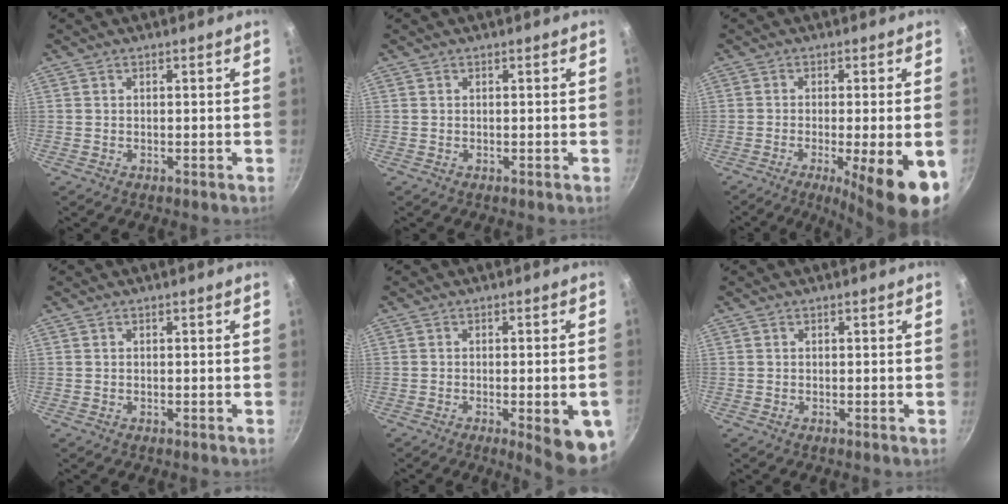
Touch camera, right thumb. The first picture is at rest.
{"total": 0.0}
{"total": 13.7, "force": [-4.9, 2.6, 12.6], "torque": [-0.169, -0.002, -0.065]}
{"total": 0.0}
{"total": 10.2, "force": [-3.5, 2.6, 9.2], "torque": [-0.089, 0.009, -0.038]}
{"total": 0.0}